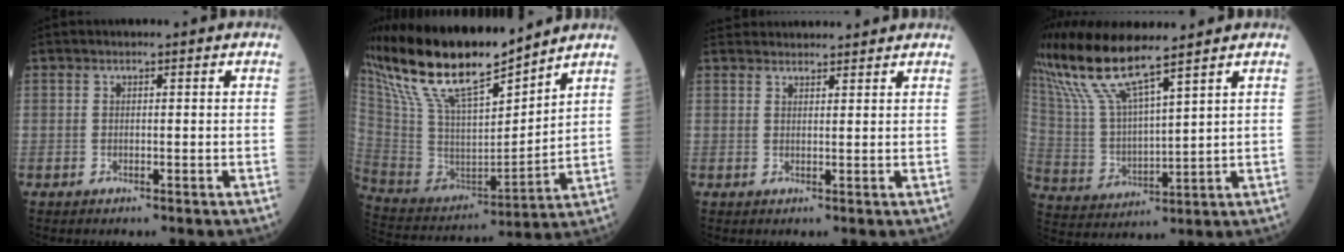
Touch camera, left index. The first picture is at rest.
{"total": 19.8, "force": [15.8, 3.7, 11.2], "torque": [-0.227, 0.003, 0.306]}
{"total": 8.2, "force": [8.0, 0.9, 1.7], "torque": [-0.022, 0.032, 0.106]}
{"total": 11.9, "force": [9.7, 0.5, 6.9], "torque": [-0.161, 0.004, 0.200]}